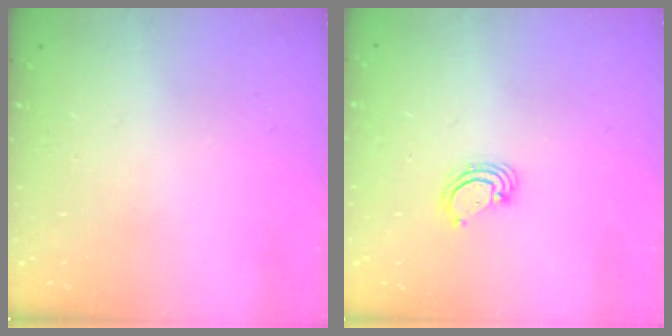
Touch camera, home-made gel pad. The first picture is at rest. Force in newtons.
{"total": 3.3, "press": 3.3, "slide": 0.2}